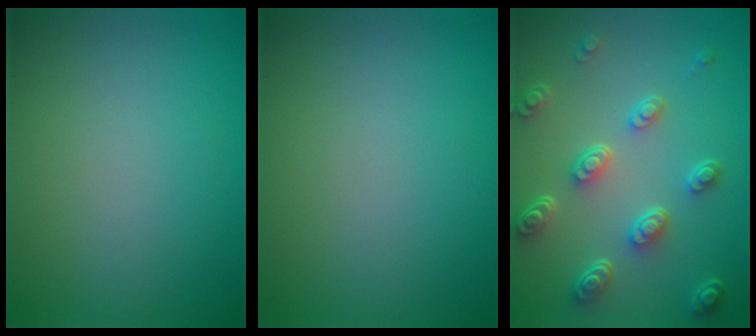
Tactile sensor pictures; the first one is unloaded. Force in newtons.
{"total": 0.0}
{"total": 5.3, "press": 4.0, "slide": 3.5}